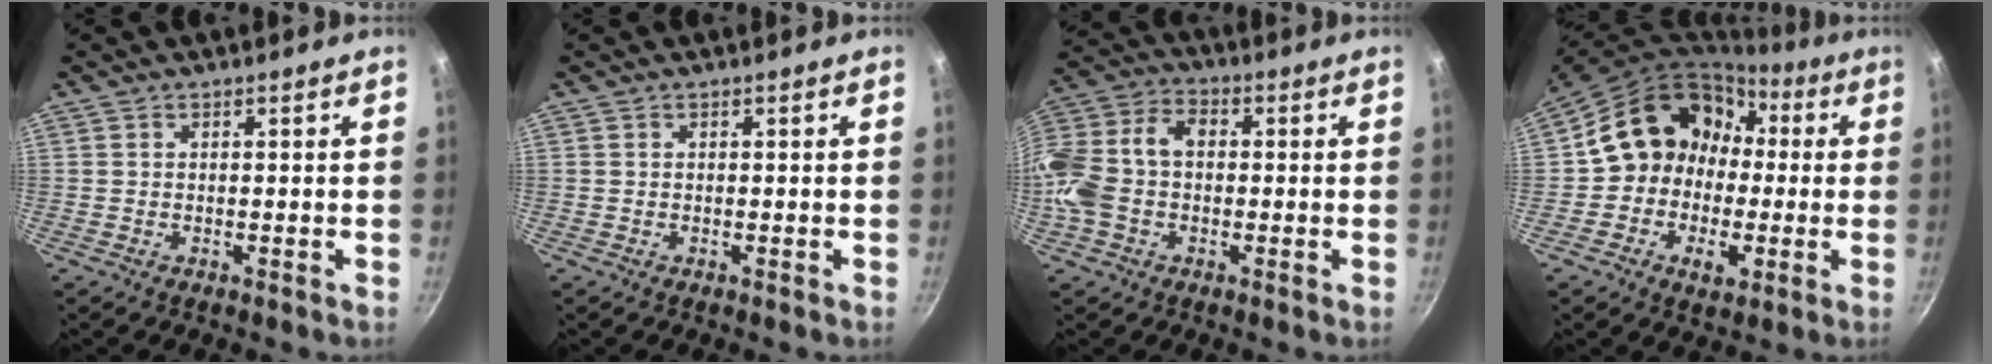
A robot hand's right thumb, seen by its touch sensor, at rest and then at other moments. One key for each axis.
{"total": 0.0}
{"total": 15.4, "fx": -1.0, "fy": 11.1, "fz": 10.7, "tx": -0.214, "ty": 0.042, "tz": -0.035}
{"total": 17.8, "fx": 0.8, "fy": 14.9, "fz": 9.7, "tx": -0.132, "ty": 0.052, "tz": 0.006}